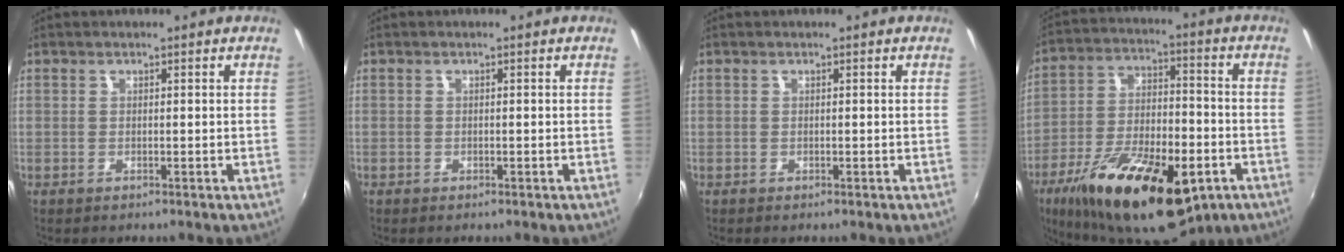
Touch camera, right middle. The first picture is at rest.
{"total": 0.6, "force": [-0.4, 0.4, 0.1], "torque": [-0.001, 0.000, -0.007]}
{"total": 0.0}
{"total": 25.9, "force": [-14.2, 10.5, 18.9], "torque": [-0.348, -0.039, -0.222]}